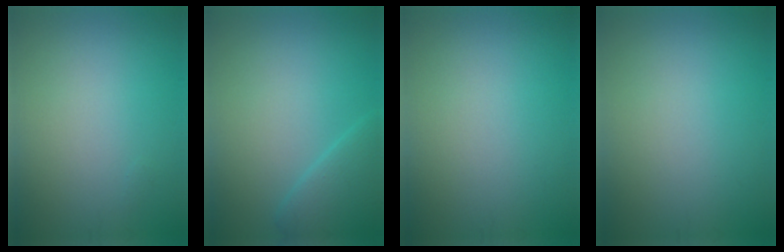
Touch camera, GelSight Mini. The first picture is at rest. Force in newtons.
{"total": 3.0, "press": 3.0, "slide": 0.2}
{"total": 0.0}
{"total": 0.0}